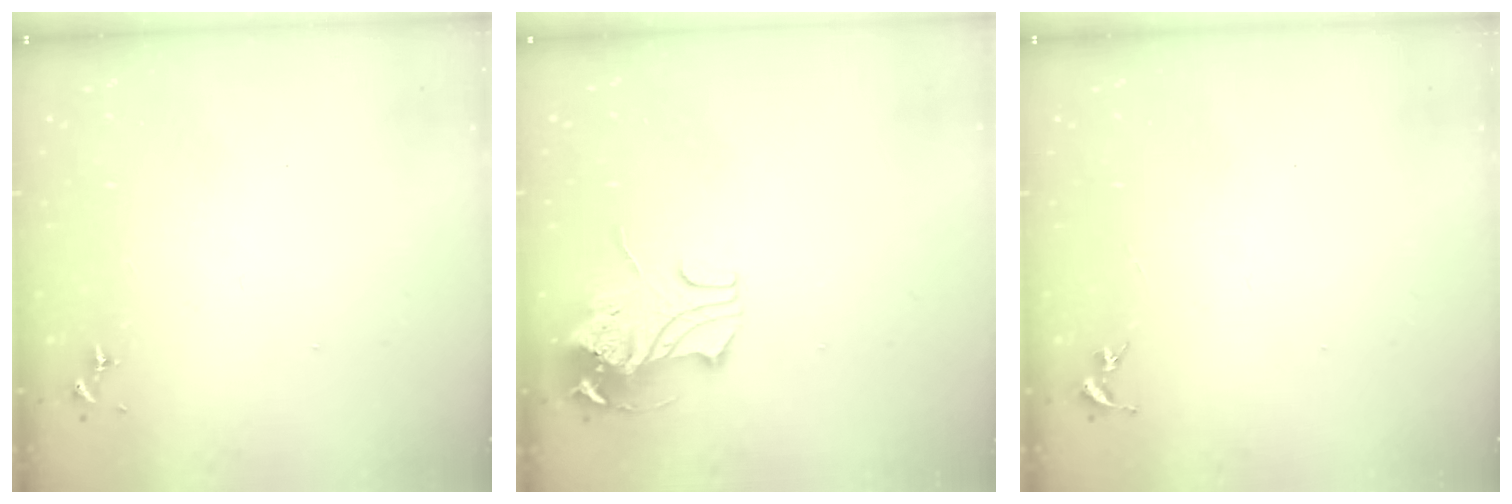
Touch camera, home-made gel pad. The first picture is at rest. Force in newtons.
{"total": 9.9, "press": 9.7, "slide": 1.7}
{"total": 0.0}